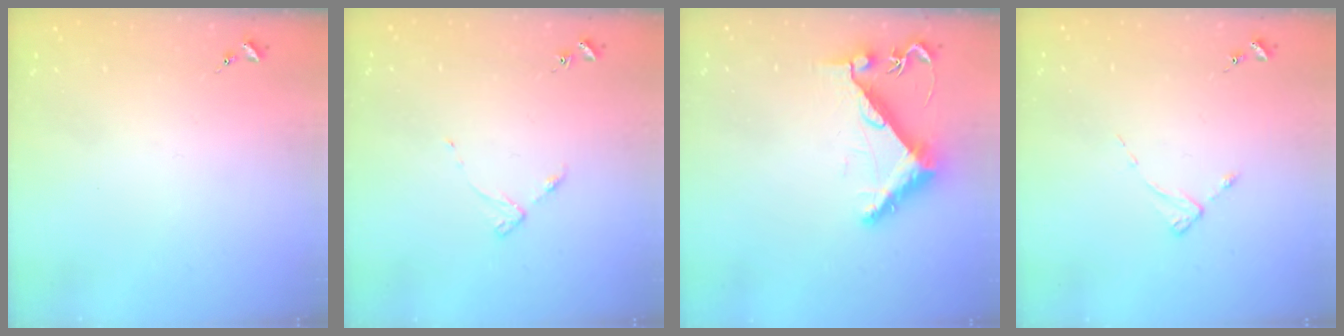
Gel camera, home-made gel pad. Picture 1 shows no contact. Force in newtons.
{"total": 3.3, "press": 3.3, "slide": 0.4}
{"total": 8.4, "press": 8.4, "slide": 0.4}
{"total": 2.1, "press": 2.0, "slide": 0.4}